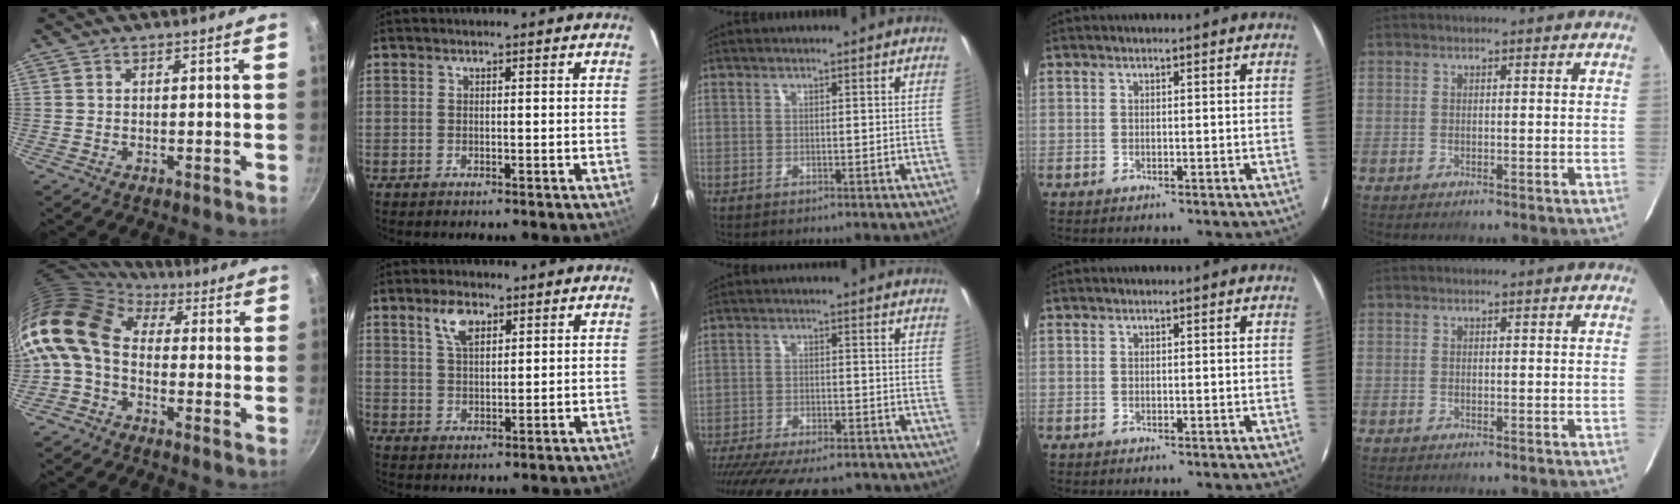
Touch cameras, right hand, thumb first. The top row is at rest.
{"thumb": {"total": 13.9, "force": [0.7, 9.8, 9.8], "torque": [-0.193, 0.026, -0.011]}, "index": {"total": 5.3, "force": [3.0, 2.5, 3.5], "torque": [-0.064, 0.009, 0.057]}, "middle": {"total": 20.6, "force": [-17.4, 5.9, 9.4], "torque": [-0.191, -0.028, -0.247]}}